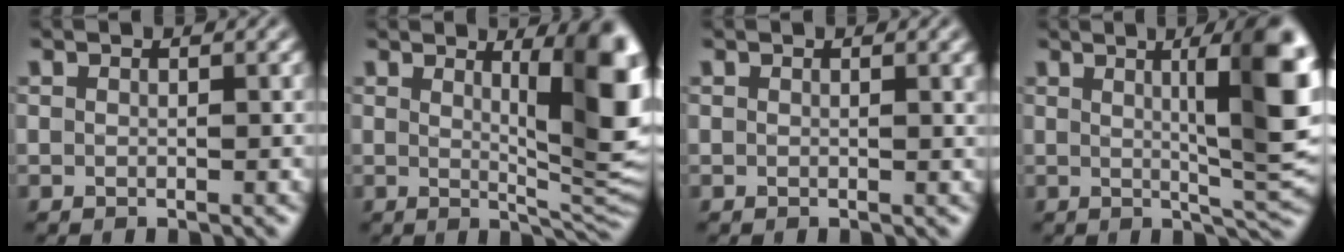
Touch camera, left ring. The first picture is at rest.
{"total": 9.2, "force": [2.4, 2.3, 8.6], "torque": [-0.104, -0.008, 0.042]}
{"total": 0.8, "force": [0.3, 0.2, 0.7], "torque": [-0.005, 0.002, 0.004]}
{"total": 11.2, "force": [2.3, 2.5, 10.7], "torque": [-0.123, 0.005, 0.033]}